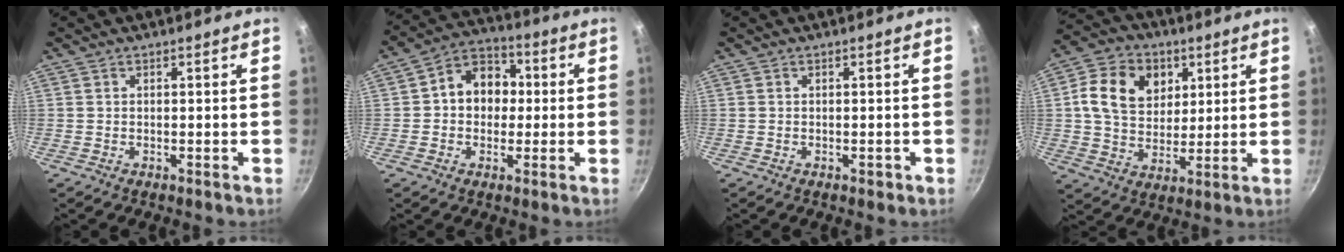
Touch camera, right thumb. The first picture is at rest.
{"total": 10.4, "force": [0.6, 8.4, 6.1], "torque": [-0.048, 0.024, -0.009]}
{"total": 0.9, "force": [-0.4, 0.5, 0.6], "torque": [-0.007, 0.003, -0.005]}
{"total": 13.9, "force": [4.2, 10.7, 7.8], "torque": [-0.112, -0.004, 0.064]}